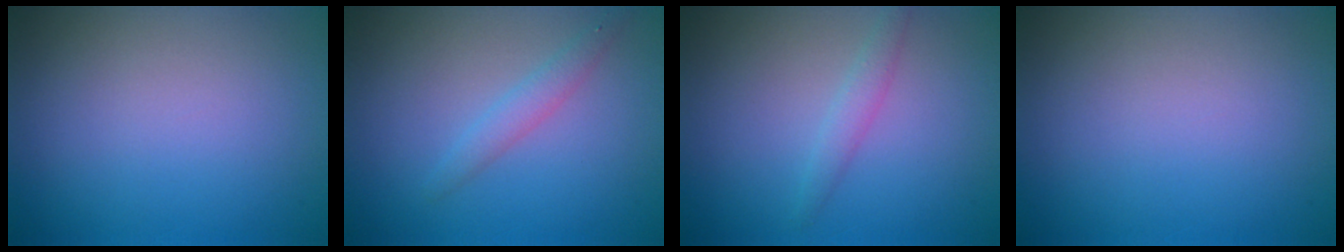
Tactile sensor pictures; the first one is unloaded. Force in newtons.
{"total": 1.7, "press": 1.7, "slide": 0.0}
{"total": 1.4, "press": 1.4, "slide": 0.1}
{"total": 0.0}